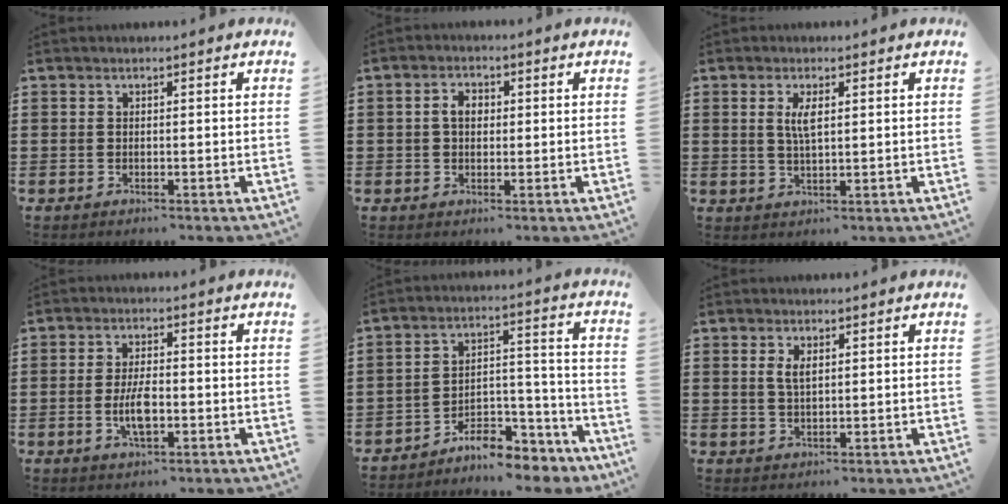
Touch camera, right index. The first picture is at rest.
{"total": 2.9, "force": [0.2, 1.9, 2.2], "torque": [-0.047, 0.010, 0.002]}
{"total": 3.1, "force": [1.0, 0.8, 2.8], "torque": [-0.058, 0.005, 0.015]}
{"total": 5.2, "force": [-1.1, 2.0, 4.6], "torque": [-0.095, 0.002, -0.023]}
{"total": 7.6, "force": [-7.1, 1.9, 1.7], "torque": [-0.016, 0.026, -0.136]}
{"total": 2.2, "force": [0.8, 0.8, 1.9], "torque": [-0.040, 0.003, 0.013]}